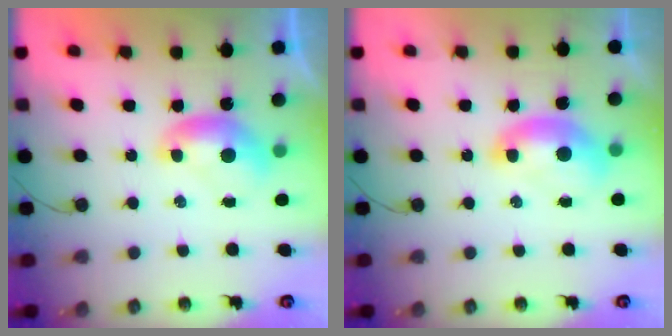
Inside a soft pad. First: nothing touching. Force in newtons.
{"total": 2.4, "press": 2.3, "slide": 0.6}